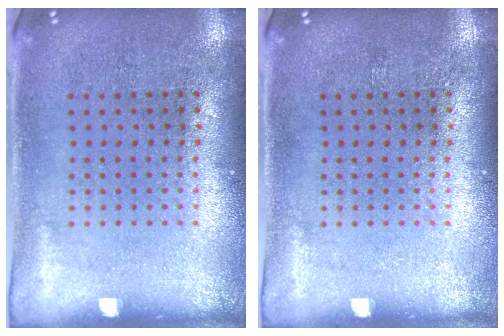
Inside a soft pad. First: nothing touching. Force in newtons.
{"total": 0.0}